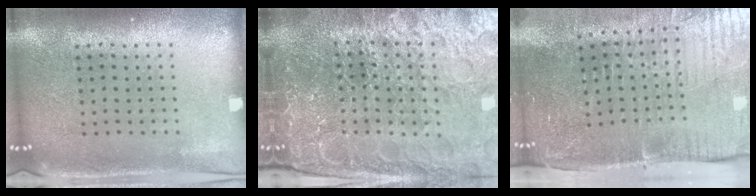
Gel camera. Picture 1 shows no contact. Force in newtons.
{"total": 5.6, "press": 5.1, "slide": 2.3}
{"total": 5.2, "press": 4.4, "slide": 2.8}